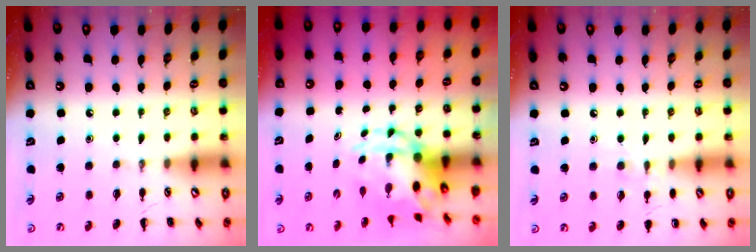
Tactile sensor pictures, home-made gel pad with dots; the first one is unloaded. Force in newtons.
{"total": 6.0, "press": 5.8, "slide": 1.6}
{"total": 6.7, "press": 6.4, "slide": 2.0}